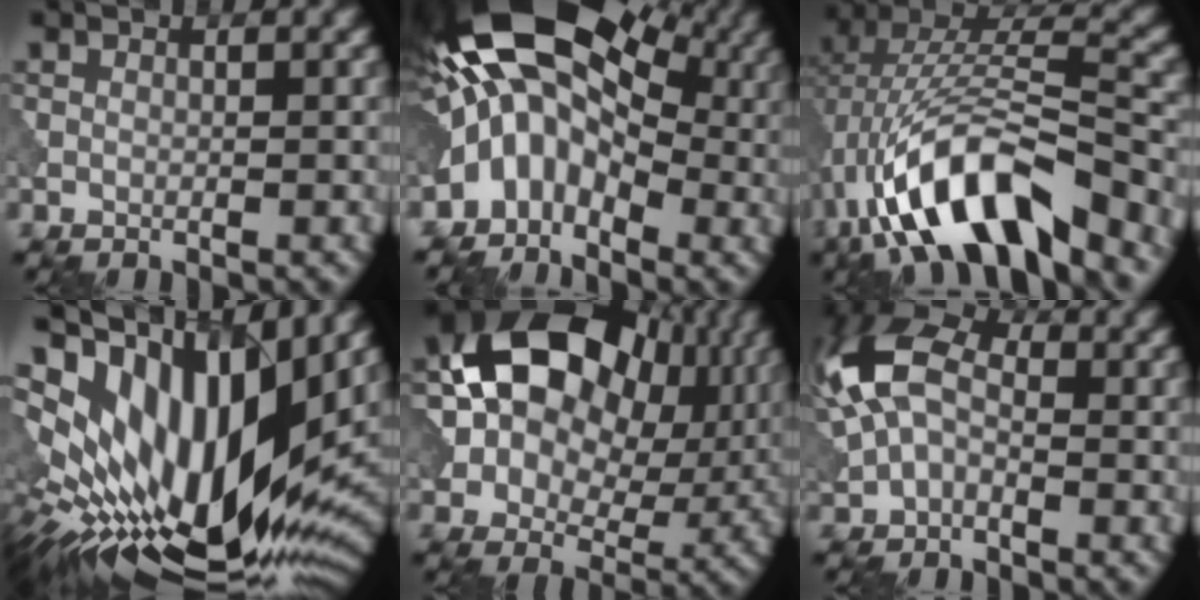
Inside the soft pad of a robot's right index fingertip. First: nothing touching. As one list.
[{"total": 13.8, "force": [1.1, 8.6, 10.7], "torque": [-0.168, 0.017, -0.002]}, {"total": 12.0, "force": [-6.2, 4.1, 9.4], "torque": [-0.173, 0.017, -0.114]}, {"total": 17.2, "force": [4.9, 7.9, 14.4], "torque": [-0.261, 0.007, 0.085]}, {"total": 18.6, "force": [4.4, 13.4, 12.0], "torque": [-0.207, 0.015, 0.076]}, {"total": 9.6, "force": [1.6, 5.8, 7.5], "torque": [-0.172, 0.026, 0.010]}]